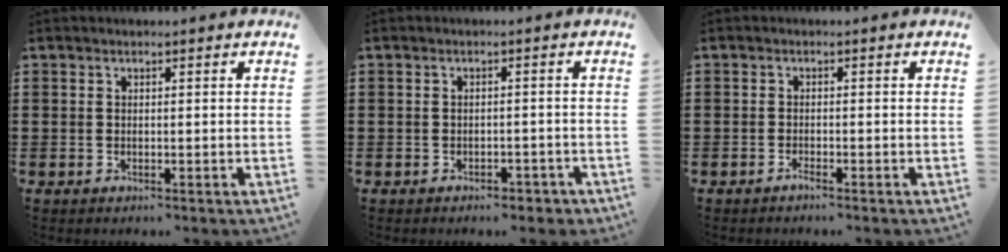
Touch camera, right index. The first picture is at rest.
{"total": 1.6, "force": [-1.5, 0.5, 0.1], "torque": [-0.009, 0.000, -0.032]}
{"total": 0.9, "force": [-0.8, 0.0, 0.4], "torque": [-0.009, -0.004, -0.016]}